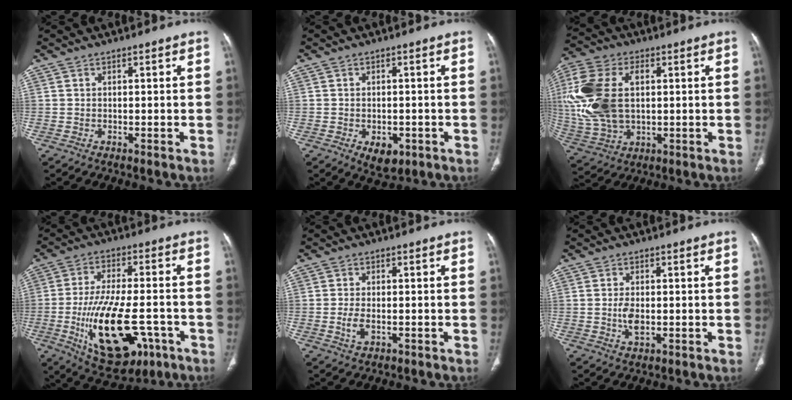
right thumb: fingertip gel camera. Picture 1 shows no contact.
{"total": 4.8, "force": [-1.9, 2.9, 3.3], "torque": [-0.039, 0.003, -0.016]}
{"total": 19.7, "force": [2.1, 12.2, 15.3], "torque": [-0.356, 0.001, 0.046]}
{"total": 19.6, "force": [-6.4, 9.1, 16.1], "torque": [-0.278, 0.012, -0.085]}
{"total": 3.3, "force": [-0.8, 1.7, 2.7], "torque": [-0.060, -0.001, -0.014]}
{"total": 3.6, "force": [-0.5, 1.9, 3.0], "torque": [-0.060, -0.003, -0.008]}